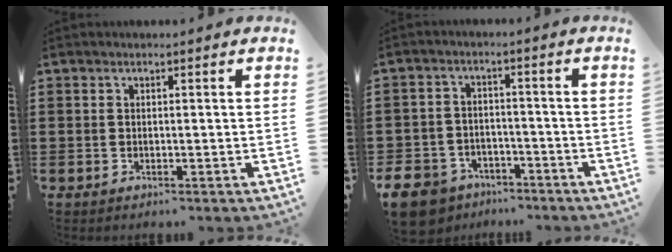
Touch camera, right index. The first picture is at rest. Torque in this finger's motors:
{"motor_torque": [0.16, 0.63, -0.25, -0.21]}